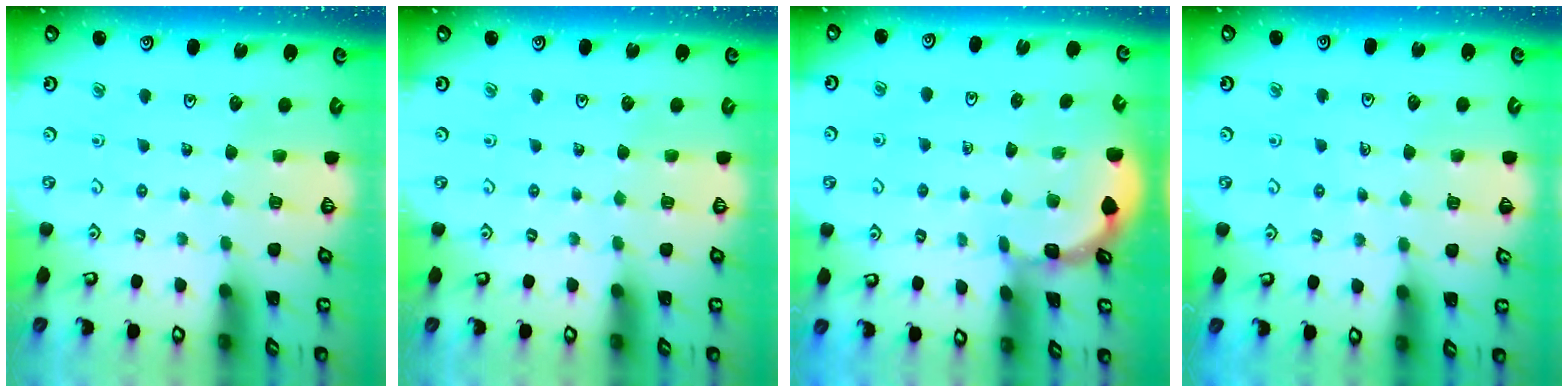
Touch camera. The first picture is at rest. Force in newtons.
{"total": 0.0}
{"total": 1.2, "press": 1.2, "slide": 0.1}
{"total": 3.6, "press": 3.5, "slide": 1.0}